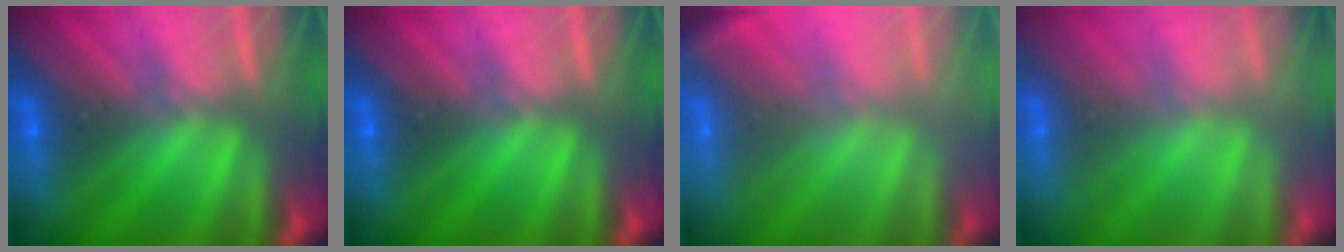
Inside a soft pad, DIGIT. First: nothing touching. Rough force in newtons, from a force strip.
{"total": 0.0}
{"total": 2.5}
{"total": 2.3}